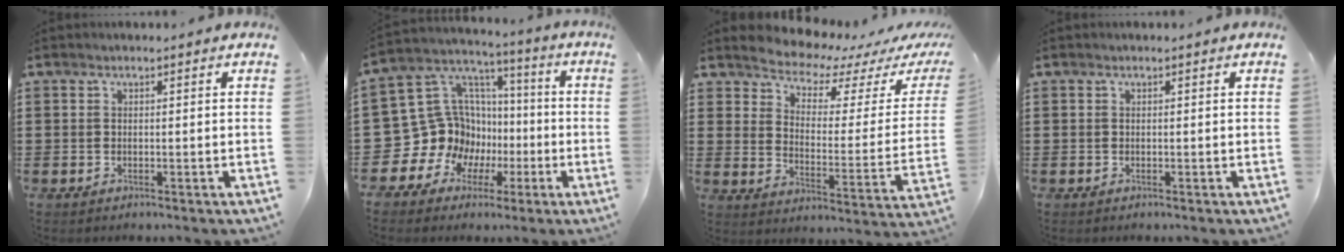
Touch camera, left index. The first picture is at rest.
{"total": 15.1, "force": [-2.4, 14.1, 4.8], "torque": [-0.156, -0.027, -0.013]}
{"total": 4.9, "force": [4.9, 0.6, 0.7], "torque": [-0.046, -0.041, 0.079]}
{"total": 0.0}